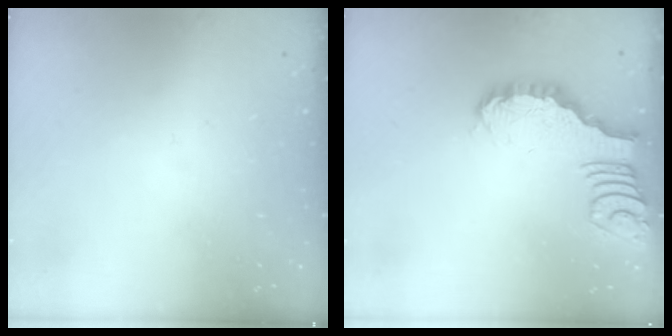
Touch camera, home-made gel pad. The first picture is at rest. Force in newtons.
{"total": 2.5, "press": 2.5, "slide": 0.2}